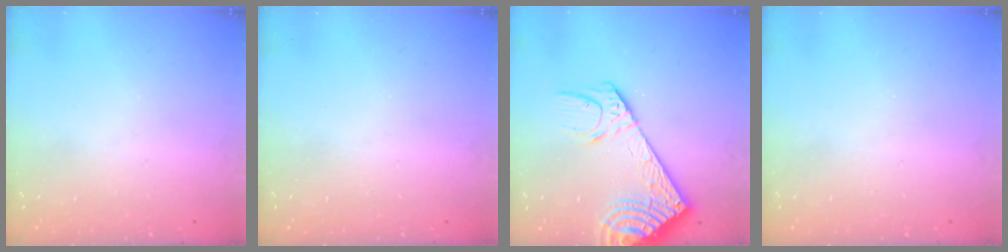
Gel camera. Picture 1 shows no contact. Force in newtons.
{"total": 0.0}
{"total": 17.9, "press": 17.5, "slide": 3.6}
{"total": 0.0}